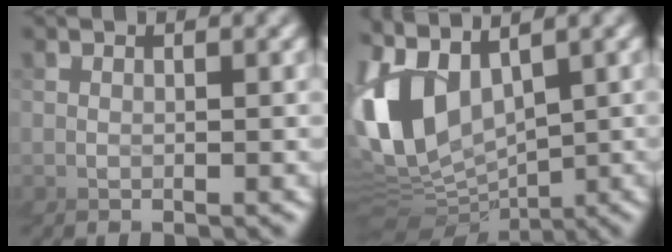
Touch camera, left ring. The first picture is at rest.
{"total": 3.8, "force": [0.1, 2.8, 2.6], "torque": [-0.100, 0.006, -0.003]}